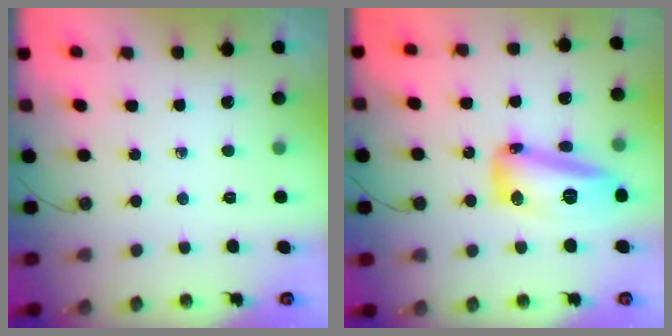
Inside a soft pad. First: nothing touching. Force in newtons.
{"total": 30.4, "press": 21.3, "slide": 21.7}